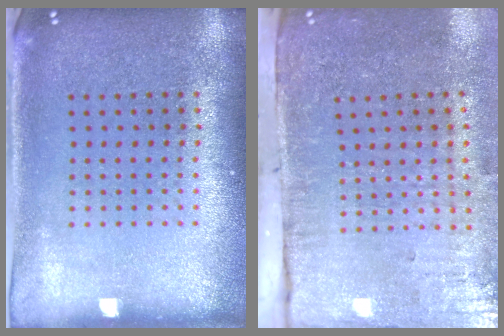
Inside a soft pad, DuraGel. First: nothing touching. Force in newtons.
{"total": 4.7, "press": 3.8, "slide": 2.9}